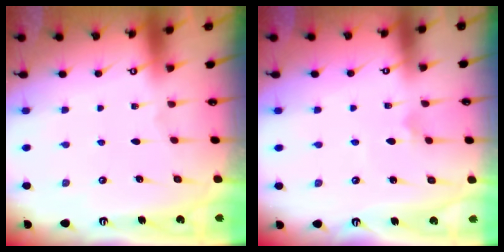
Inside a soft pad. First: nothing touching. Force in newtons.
{"total": 3.0, "press": 3.0, "slide": 0.2}